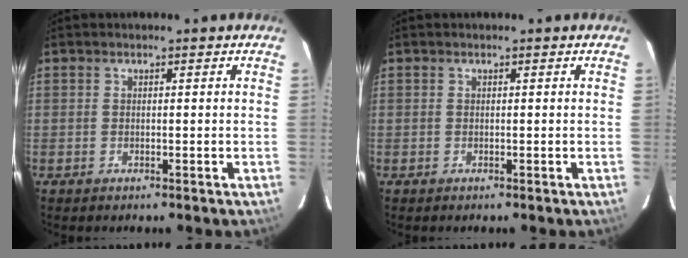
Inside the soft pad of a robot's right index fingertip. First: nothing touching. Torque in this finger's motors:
{"motor_torque": [0.00, 0.00, 0.00, 0.00]}